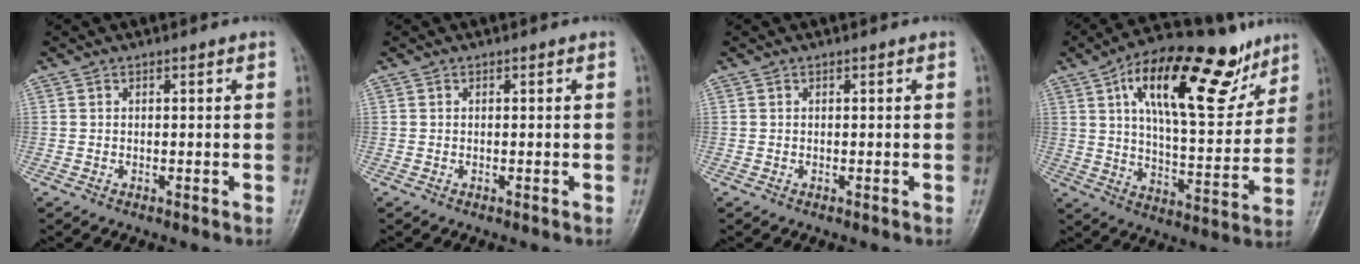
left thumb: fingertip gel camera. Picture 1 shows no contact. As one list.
[{"total": 0.0}, {"total": 0.0}, {"total": 24.1, "force": [12.5, 9.6, 18.2], "torque": [-0.242, -0.029, 0.204]}]